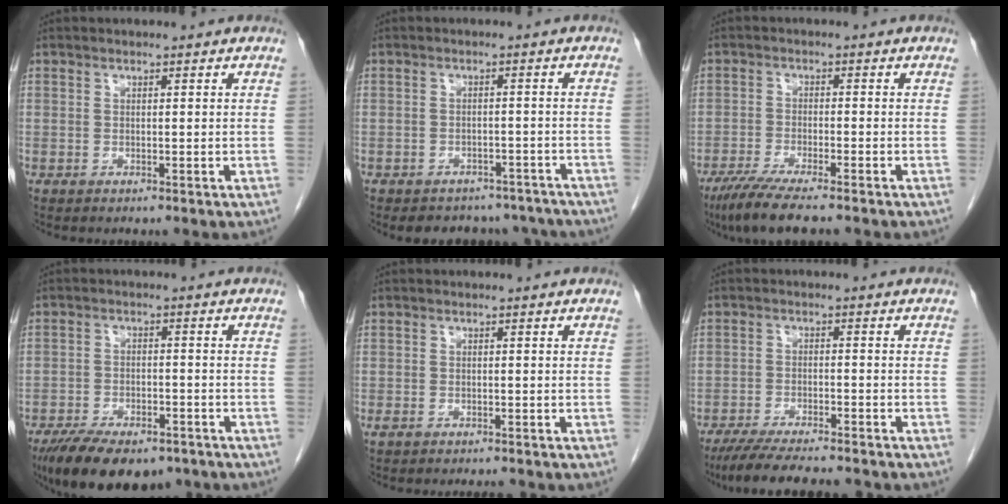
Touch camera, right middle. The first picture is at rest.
{"total": 9.2, "force": [-8.0, 4.2, 1.4], "torque": [-0.006, 0.015, -0.084]}
{"total": 7.9, "force": [-6.1, 0.4, 4.9], "torque": [-0.081, -0.020, -0.102]}
{"total": 13.7, "force": [-10.0, 5.8, 7.3], "torque": [-0.130, -0.008, -0.153]}
{"total": 2.8, "force": [-2.3, 0.9, 1.4], "torque": [-0.025, -0.003, -0.030]}
{"total": 11.8, "force": [-10.3, 1.3, 5.6], "torque": [-0.084, -0.019, -0.155]}